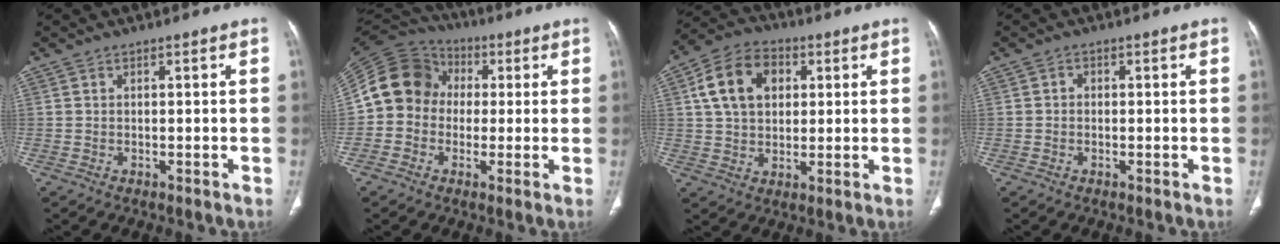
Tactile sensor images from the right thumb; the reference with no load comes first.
{"total": 13.3, "force": [0.4, 11.7, 6.1], "torque": [-0.105, 0.035, -0.006]}
{"total": 12.4, "force": [3.2, 9.0, 7.8], "torque": [-0.118, 0.009, 0.050]}
{"total": 0.9, "force": [-0.2, 0.8, 0.4], "torque": [0.003, 0.004, -0.008]}